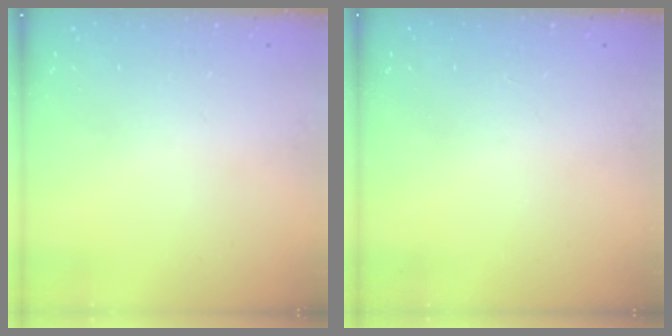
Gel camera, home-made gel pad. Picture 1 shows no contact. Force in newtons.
{"total": 0.0}